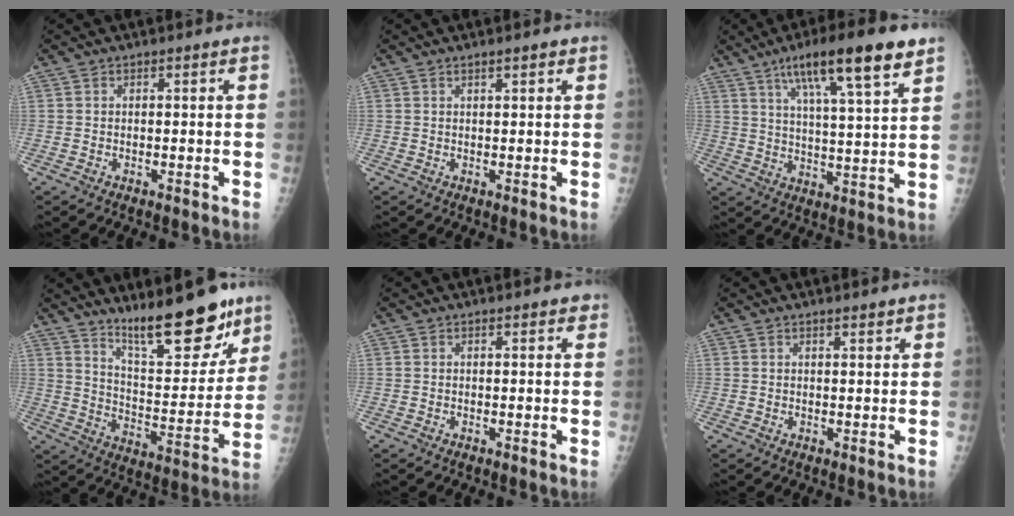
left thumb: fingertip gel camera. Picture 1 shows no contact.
{"total": 1.4, "force": [1.0, 0.3, 1.0], "torque": [-0.013, -0.003, 0.014]}
{"total": 16.0, "force": [9.4, 2.7, 12.6], "torque": [-0.193, -0.029, 0.150]}
{"total": 18.4, "force": [13.6, 5.2, 11.3], "torque": [-0.123, -0.099, 0.222]}
{"total": 1.0, "force": [0.7, 0.5, 0.5], "torque": [-0.002, -0.002, 0.005]}
{"total": 1.3, "force": [1.1, 0.3, 0.7], "torque": [-0.008, -0.007, 0.017]}